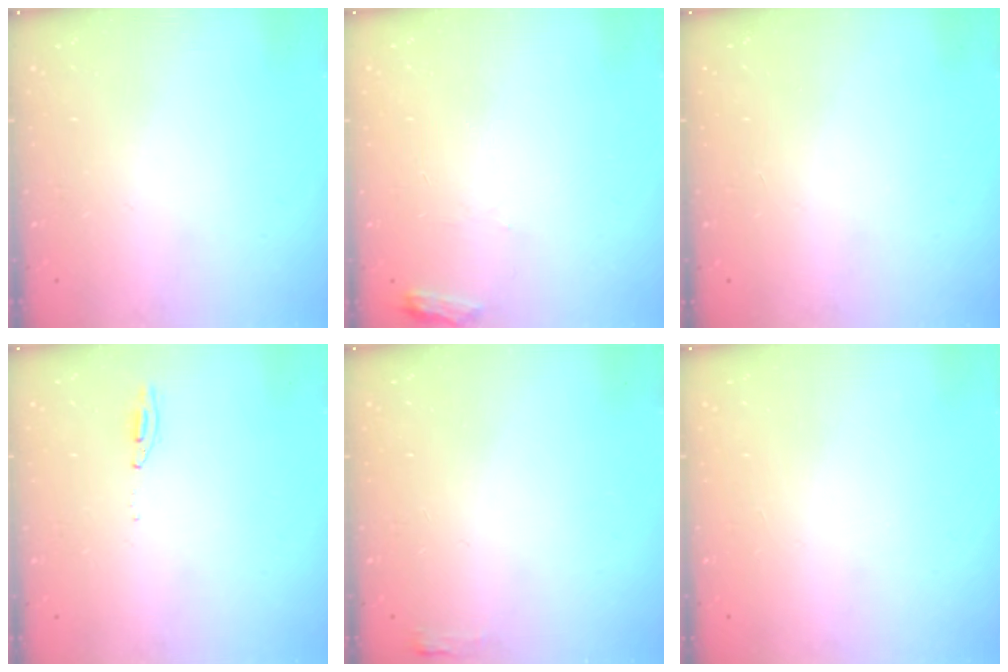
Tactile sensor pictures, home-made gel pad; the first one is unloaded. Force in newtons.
{"total": 4.2, "press": 4.2, "slide": 0.5}
{"total": 0.0}
{"total": 4.3, "press": 4.1, "slide": 1.3}
{"total": 2.7, "press": 2.6, "slide": 0.8}
{"total": 0.0}